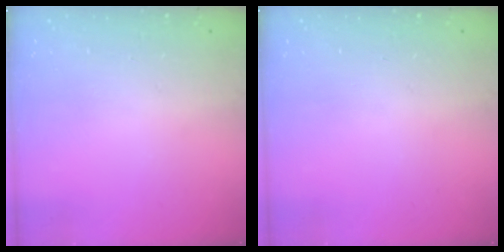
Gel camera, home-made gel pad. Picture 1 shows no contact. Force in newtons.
{"total": 0.0}